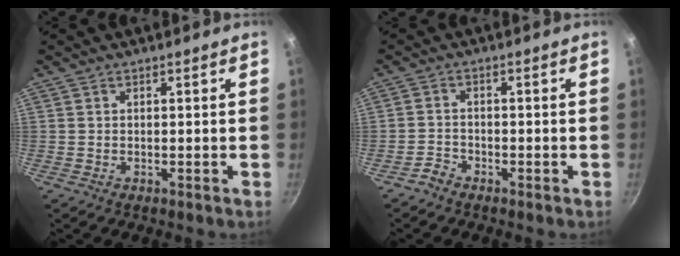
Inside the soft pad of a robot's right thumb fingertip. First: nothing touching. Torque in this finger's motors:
{"motor_torque": [0.23, -0.45, -0.01, -0.30, -0.01]}